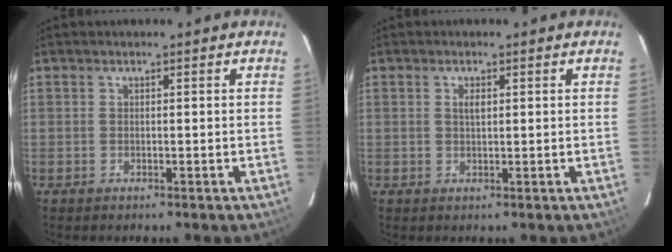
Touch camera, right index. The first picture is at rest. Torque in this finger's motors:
{"motor_torque": [0.01, 0.00, 0.03, 0.04]}